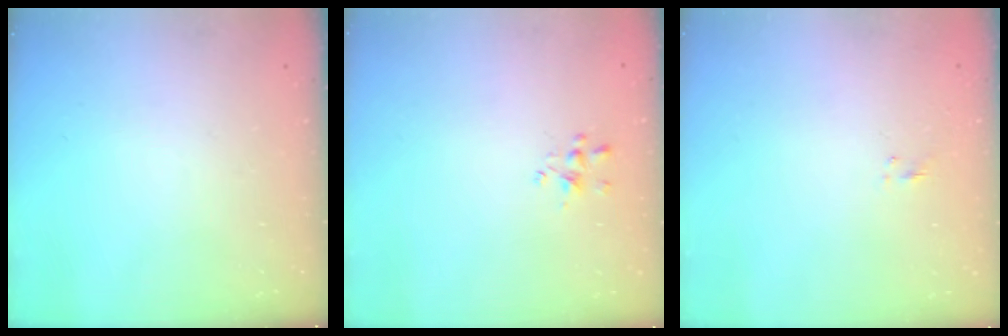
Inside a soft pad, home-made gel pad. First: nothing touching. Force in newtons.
{"total": 1.6, "press": 1.5, "slide": 0.5}
{"total": 1.3, "press": 1.1, "slide": 0.6}